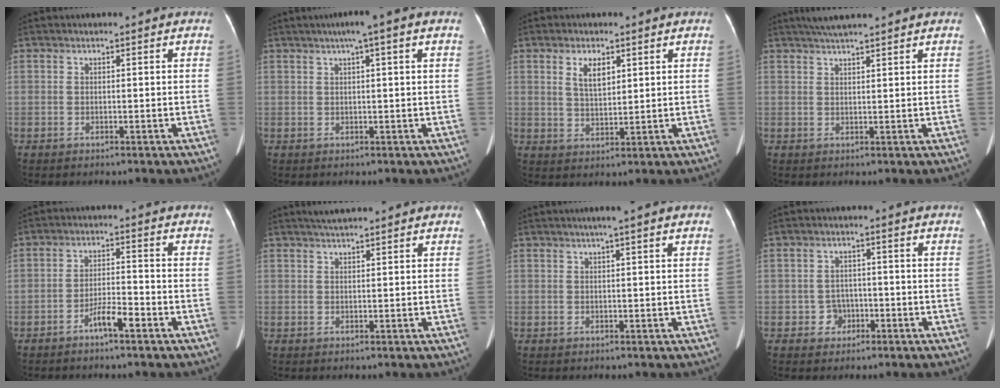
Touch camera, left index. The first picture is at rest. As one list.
[{"total": 5.2, "force": [2.9, -0.2, 4.4], "torque": [-0.069, 0.025, 0.041]}, {"total": 3.8, "force": [1.7, 1.7, 2.9], "torque": [-0.061, 0.001, 0.037]}, {"total": 5.8, "force": [5.0, -0.1, 2.9], "torque": [-0.050, 0.028, 0.084]}, {"total": 4.0, "force": [-2.7, 0.5, 2.9], "torque": [-0.053, 0.003, -0.051]}, {"total": 3.0, "force": [2.7, -0.1, 1.4], "torque": [-0.021, 0.020, 0.049]}, {"total": 2.6, "force": [1.6, -0.5, 1.9], "torque": [-0.035, 0.011, 0.027]}, {"total": 2.8, "force": [-1.1, 2.5, 0.5], "torque": [-0.003, 0.010, -0.017]}]